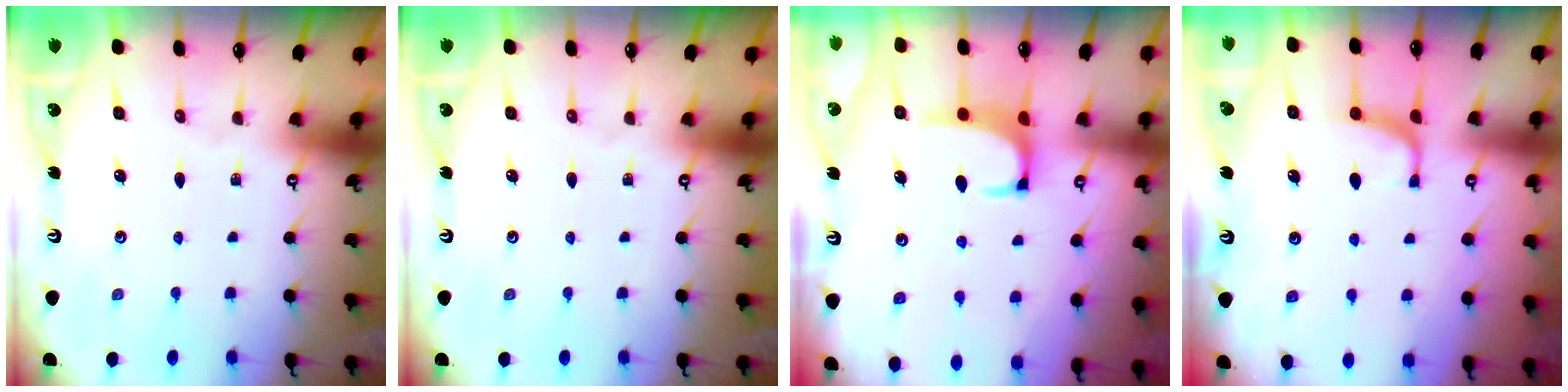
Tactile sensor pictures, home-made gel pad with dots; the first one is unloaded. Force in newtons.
{"total": 0.0}
{"total": 2.0, "press": 1.7, "slide": 1.0}
{"total": 1.3, "press": 1.2, "slide": 0.6}